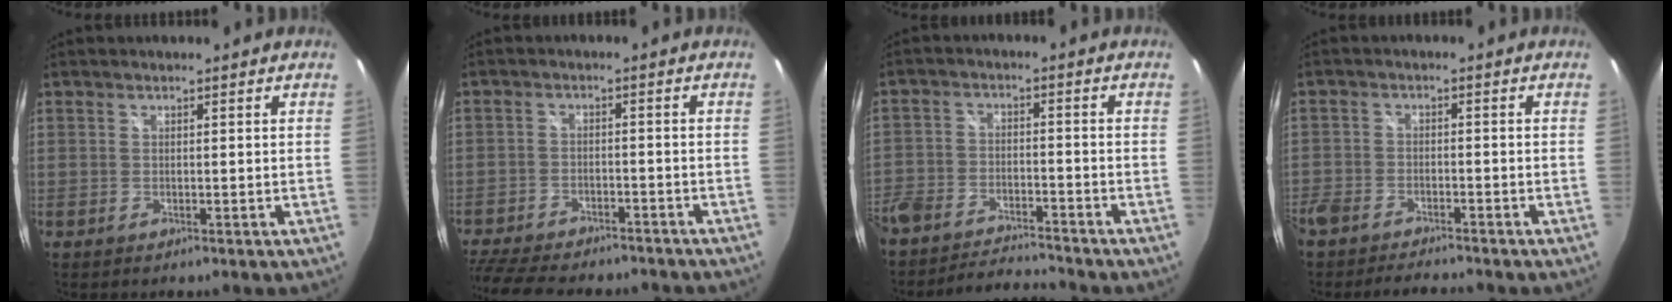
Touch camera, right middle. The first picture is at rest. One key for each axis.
{"total": 15.1, "fx": -12.6, "fy": 5.6, "fz": 6.2, "tx": -0.159, "ty": -0.006, "tz": -0.195}
{"total": 11.9, "fx": -10.4, "fy": 4.0, "fz": 4.3, "tx": -0.127, "ty": -0.012, "tz": -0.182}
{"total": 8.0, "fx": -7.1, "fy": 2.4, "fz": 2.8, "tx": -0.088, "ty": -0.017, "tz": -0.123}